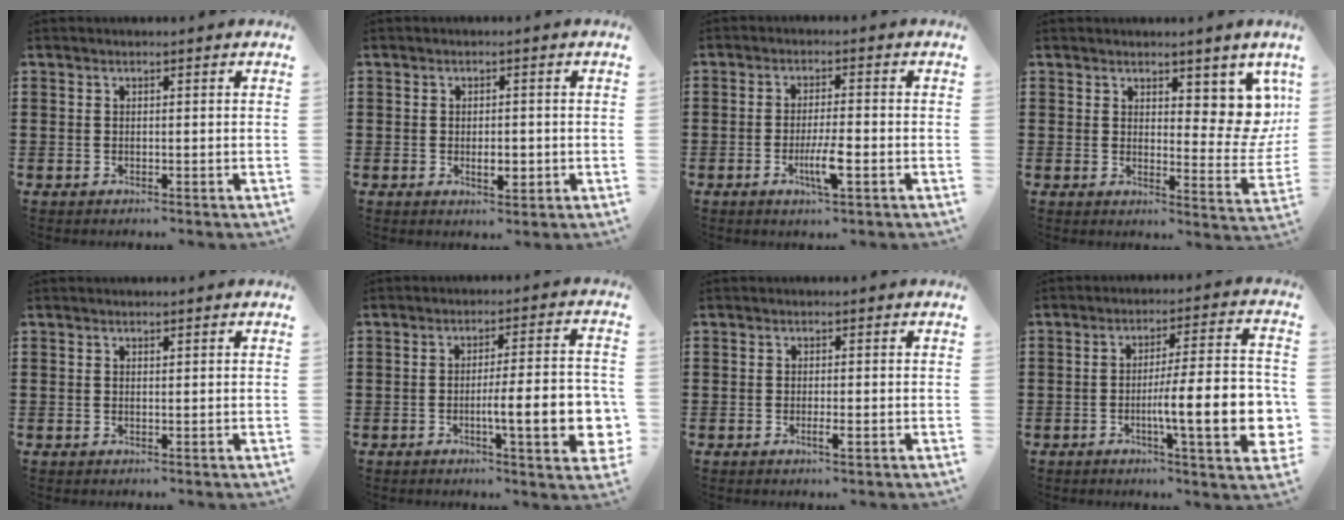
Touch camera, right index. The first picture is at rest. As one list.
[{"total": 3.1, "force": [-0.6, 1.4, 2.7], "torque": [-0.041, -0.001, -0.013]}, {"total": 5.2, "force": [-2.0, 0.8, 4.8], "torque": [-0.092, -0.007, -0.036]}, {"total": 6.9, "force": [4.7, 3.4, 3.7], "torque": [-0.049, -0.029, 0.081]}, {"total": 0.0}, {"total": 10.6, "force": [-2.5, 1.9, 10.2], "torque": [-0.155, -0.011, -0.042]}, {"total": 1.5, "force": [-0.6, 0.1, 1.4], "torque": [-0.025, -0.007, -0.009]}, {"total": 13.5, "force": [-3.1, 2.4, 13.0], "torque": [-0.203, -0.015, -0.058]}]